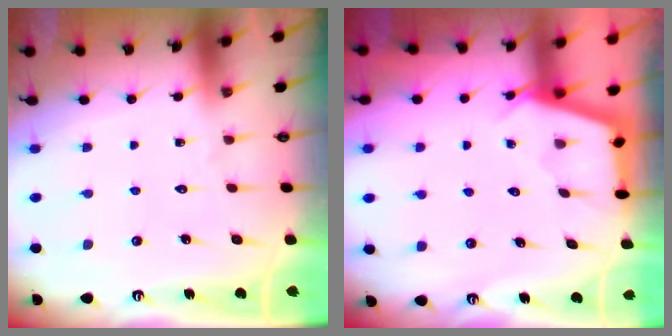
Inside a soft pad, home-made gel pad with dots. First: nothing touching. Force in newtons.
{"total": 2.8, "press": 2.8, "slide": 0.3}